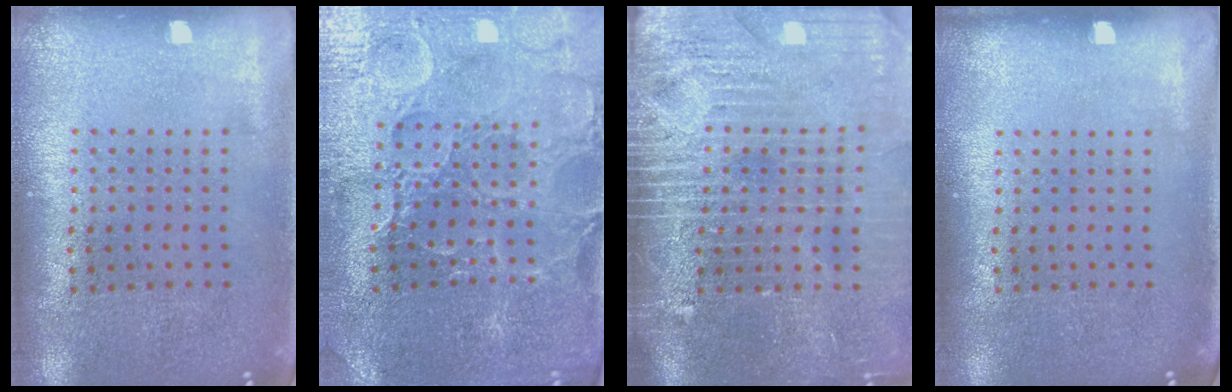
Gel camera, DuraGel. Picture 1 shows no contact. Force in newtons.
{"total": 3.4, "press": 3.4, "slide": 0.5}
{"total": 4.4, "press": 3.7, "slide": 2.4}
{"total": 0.0}